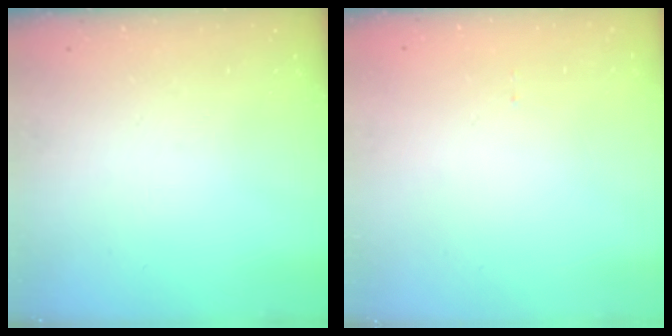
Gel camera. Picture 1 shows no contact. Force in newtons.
{"total": 1.0, "press": 1.0, "slide": 0.1}